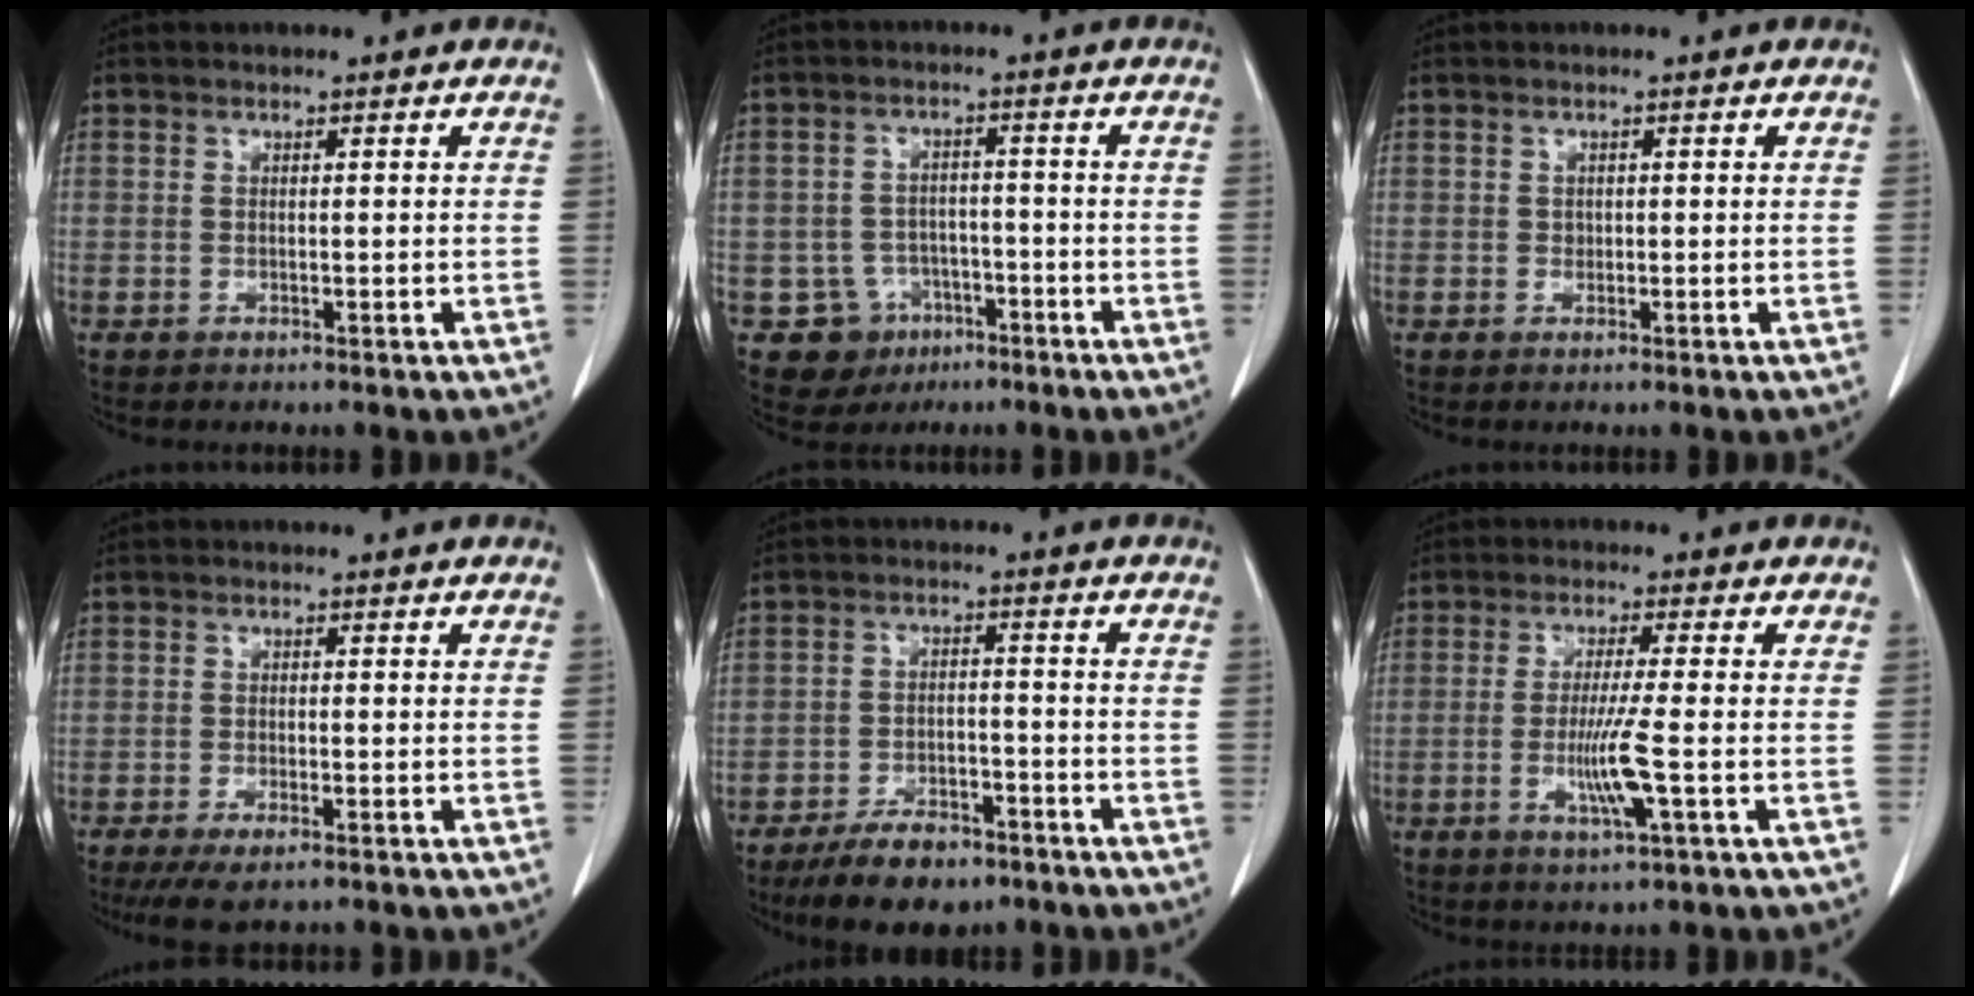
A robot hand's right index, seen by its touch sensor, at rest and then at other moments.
{"total": 6.6, "force": [-2.9, 6.0, 0.4], "torque": [0.001, 0.014, -0.033]}
{"total": 0.6, "force": [0.0, 0.5, 0.2], "torque": [0.001, 0.002, -0.001]}
{"total": 5.1, "force": [-3.6, 1.2, 3.3], "torque": [-0.050, -0.011, -0.055]}
{"total": 8.5, "force": [-6.4, 3.4, 4.4], "torque": [-0.078, -0.005, -0.107]}
{"total": 6.5, "force": [-1.6, -0.7, 6.2], "torque": [-0.120, -0.017, -0.032]}